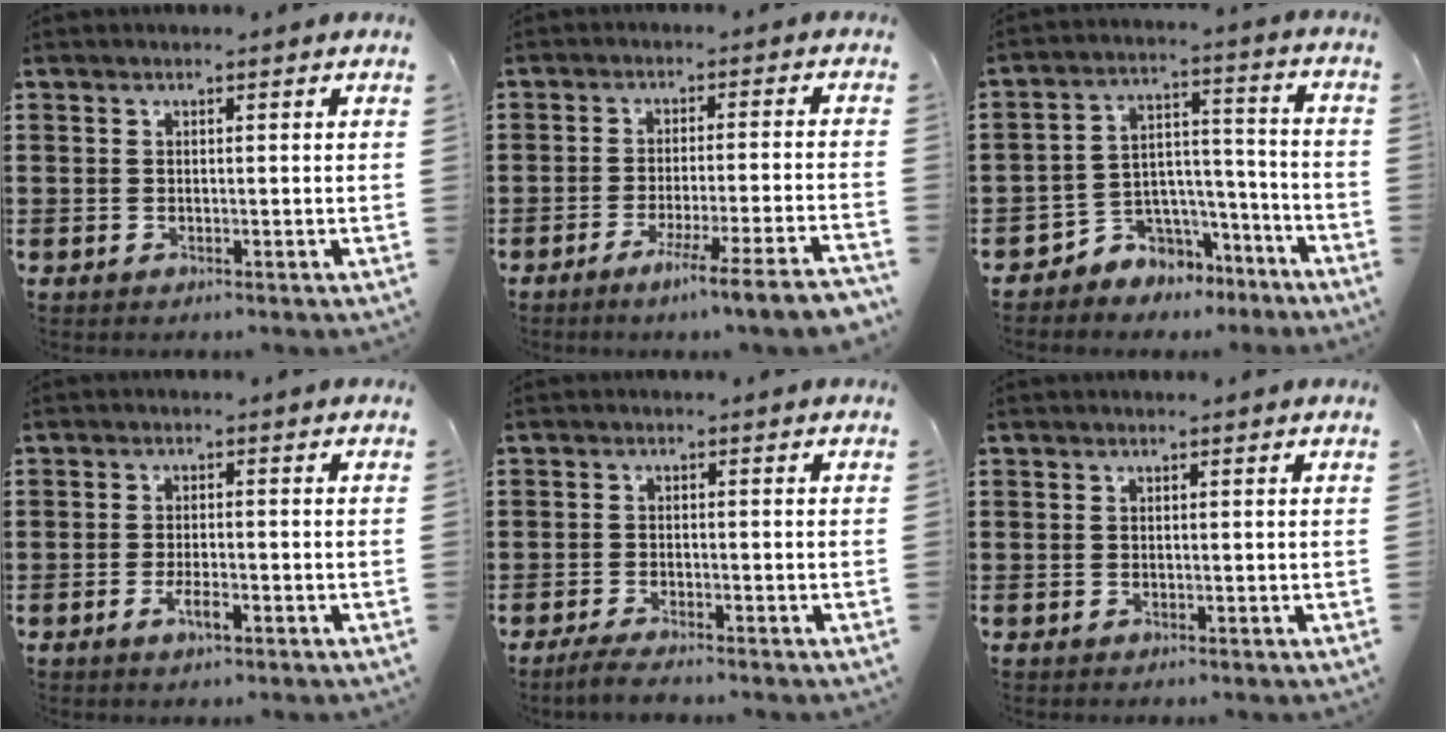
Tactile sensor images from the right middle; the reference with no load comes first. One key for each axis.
{"total": 6.2, "fx": -4.7, "fy": -1.1, "fz": 3.9, "tx": -0.060, "ty": -0.018, "tz": -0.086}
{"total": 5.1, "fx": -4.2, "fy": 2.7, "fz": -0.5, "tx": -0.002, "ty": 0.009, "tz": -0.085}
{"total": 3.0, "fx": -1.5, "fy": 0.8, "fz": 2.4, "tx": -0.048, "ty": -0.001, "tz": -0.028}
{"total": 2.3, "fx": -2.0, "fy": 0.1, "fz": 1.0, "tx": -0.025, "ty": 0.000, "tz": -0.043}
{"total": 0.0}